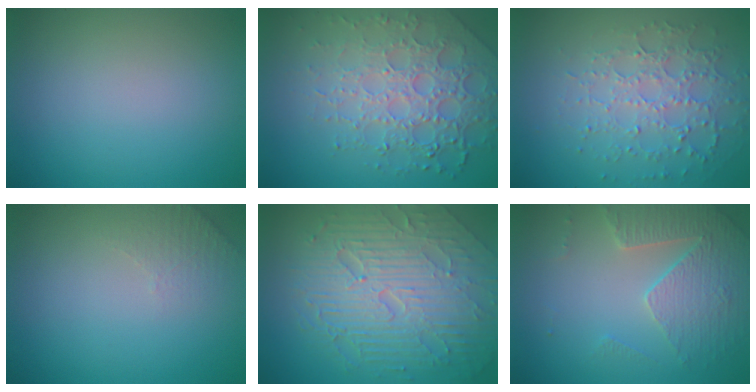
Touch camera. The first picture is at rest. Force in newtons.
{"total": 7.2, "press": 5.2, "slide": 5.0}
{"total": 4.8, "press": 3.5, "slide": 3.2}
{"total": 1.6, "press": 1.5, "slide": 0.4}
{"total": 9.9, "press": 6.4, "slide": 7.5}
{"total": 3.7, "press": 3.6, "slide": 0.9}